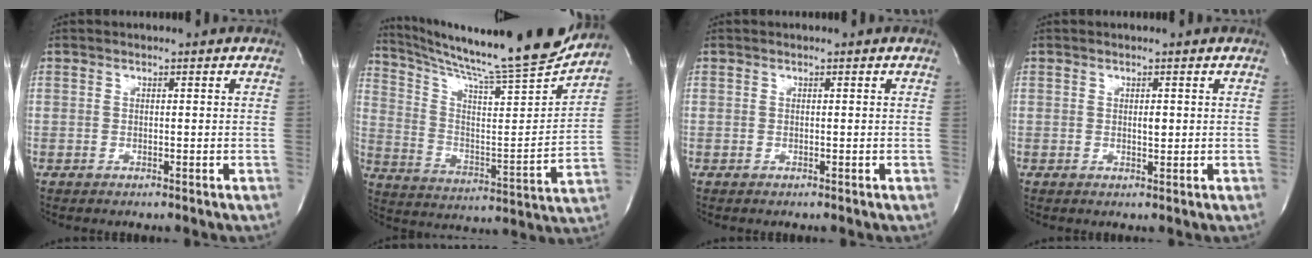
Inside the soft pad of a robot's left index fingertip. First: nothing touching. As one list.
[{"total": 21.1, "force": [19.5, -0.8, 7.8], "torque": [-0.140, -0.069, 0.293]}, {"total": 0.0}, {"total": 1.0, "force": [0.3, 0.4, 0.9], "torque": [-0.015, -0.002, 0.005]}]